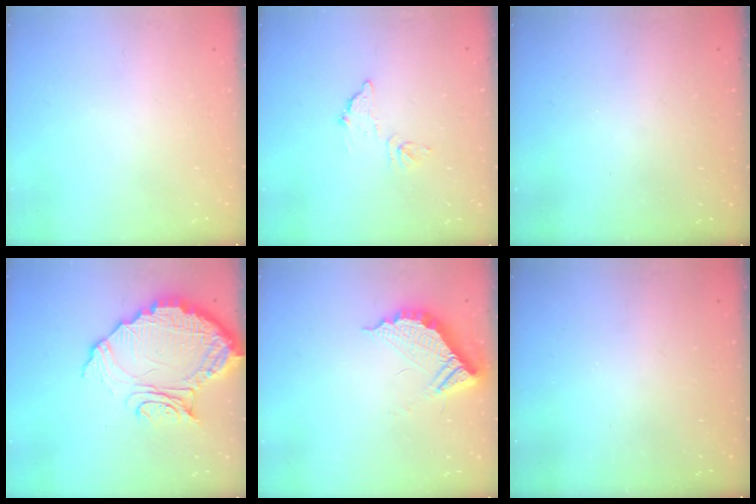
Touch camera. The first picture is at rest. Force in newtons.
{"total": 8.5, "press": 8.5, "slide": 0.5}
{"total": 3.0, "press": 3.0, "slide": 0.1}
{"total": 15.3, "press": 15.2, "slide": 1.5}
{"total": 11.2, "press": 11.2, "slide": 0.9}
{"total": 3.2, "press": 3.2, "slide": 0.1}